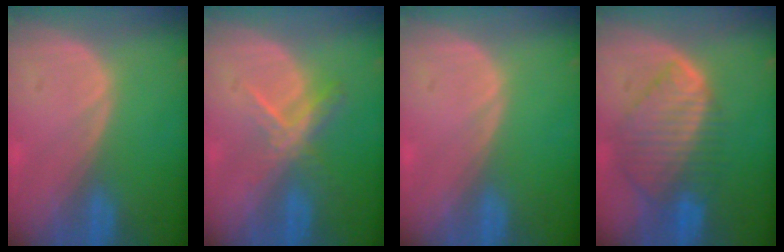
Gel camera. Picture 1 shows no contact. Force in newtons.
{"total": 5.7, "press": 5.0, "slide": 2.7}
{"total": 0.0}
{"total": 9.3, "press": 8.0, "slide": 4.7}